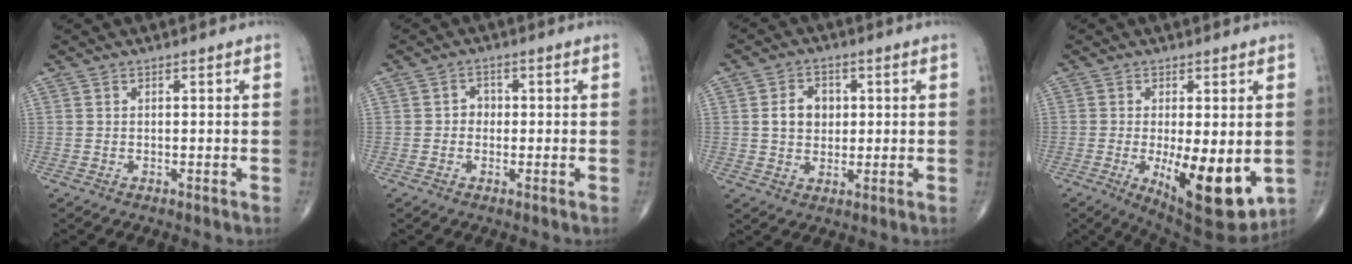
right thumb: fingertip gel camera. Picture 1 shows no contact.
{"total": 2.2, "force": [-0.2, 1.9, 1.0], "torque": [0.003, 0.008, -0.010]}
{"total": 6.3, "force": [0.9, 4.9, 3.8], "torque": [-0.043, 0.001, 0.013]}
{"total": 14.3, "force": [-2.8, 5.2, 13.1], "torque": [-0.185, -0.029, -0.026]}